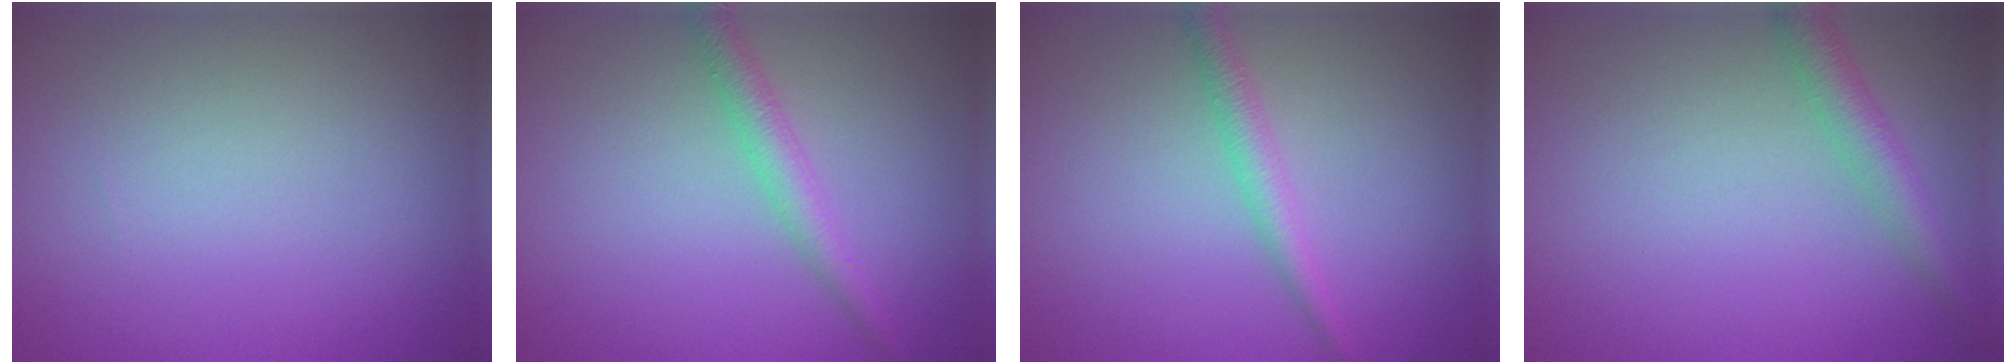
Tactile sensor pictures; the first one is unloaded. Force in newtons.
{"total": 2.5, "press": 2.5, "slide": 0.1}
{"total": 2.3, "press": 2.3, "slide": 0.0}
{"total": 2.8, "press": 2.8, "slide": 0.1}